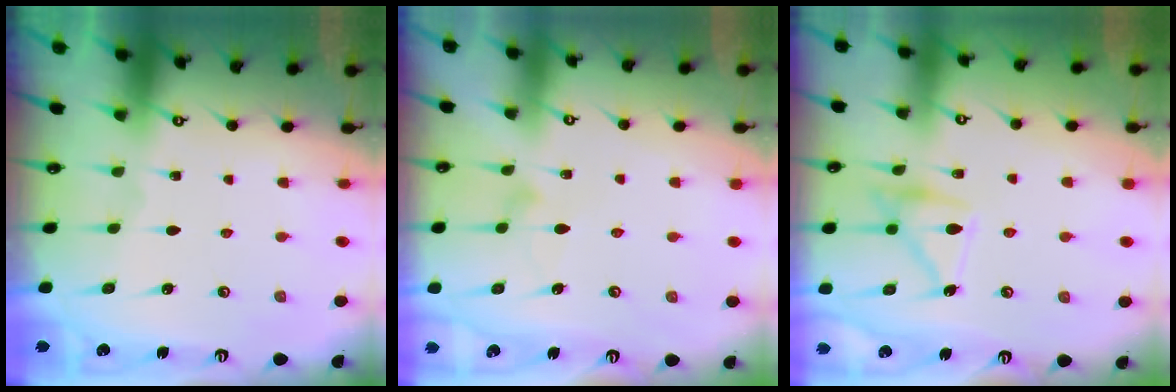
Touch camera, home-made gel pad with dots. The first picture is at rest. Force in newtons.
{"total": 7.8, "press": 7.8, "slide": 0.4}
{"total": 14.8, "press": 14.8, "slide": 0.9}